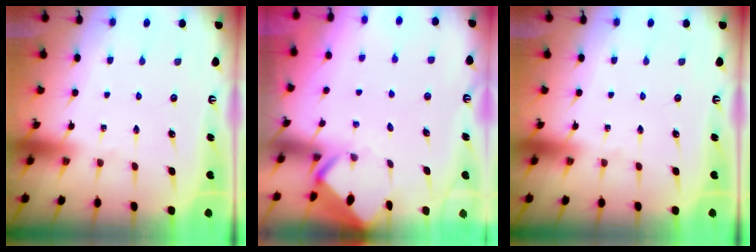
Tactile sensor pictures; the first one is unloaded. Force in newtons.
{"total": 3.4, "press": 3.4, "slide": 0.3}
{"total": 0.0}